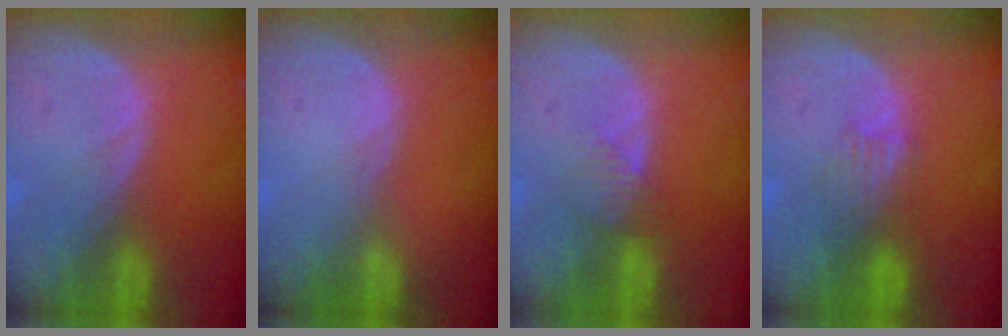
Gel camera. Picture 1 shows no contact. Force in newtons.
{"total": 0.0}
{"total": 2.4, "press": 2.4, "slide": 0.1}
{"total": 3.4, "press": 3.3, "slide": 0.5}